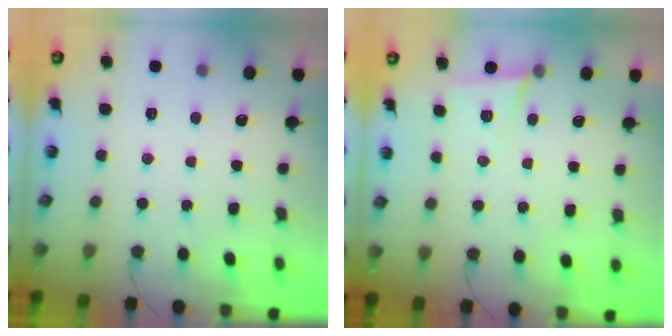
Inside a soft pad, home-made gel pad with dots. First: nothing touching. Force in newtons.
{"total": 6.3, "press": 4.9, "slide": 3.9}